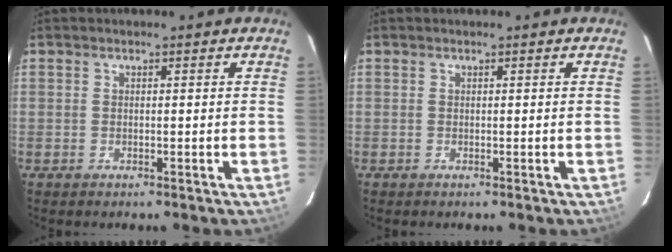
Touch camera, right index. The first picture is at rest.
{"total": 0.0}